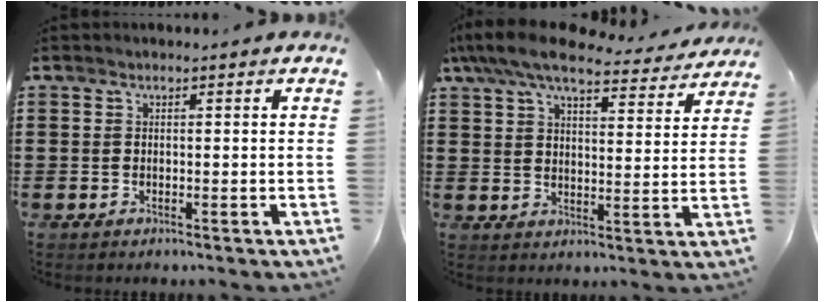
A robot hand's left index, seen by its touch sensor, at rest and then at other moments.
{"total": 8.6, "force": [7.4, 1.5, 4.1], "torque": [-0.099, -0.035, 0.130]}